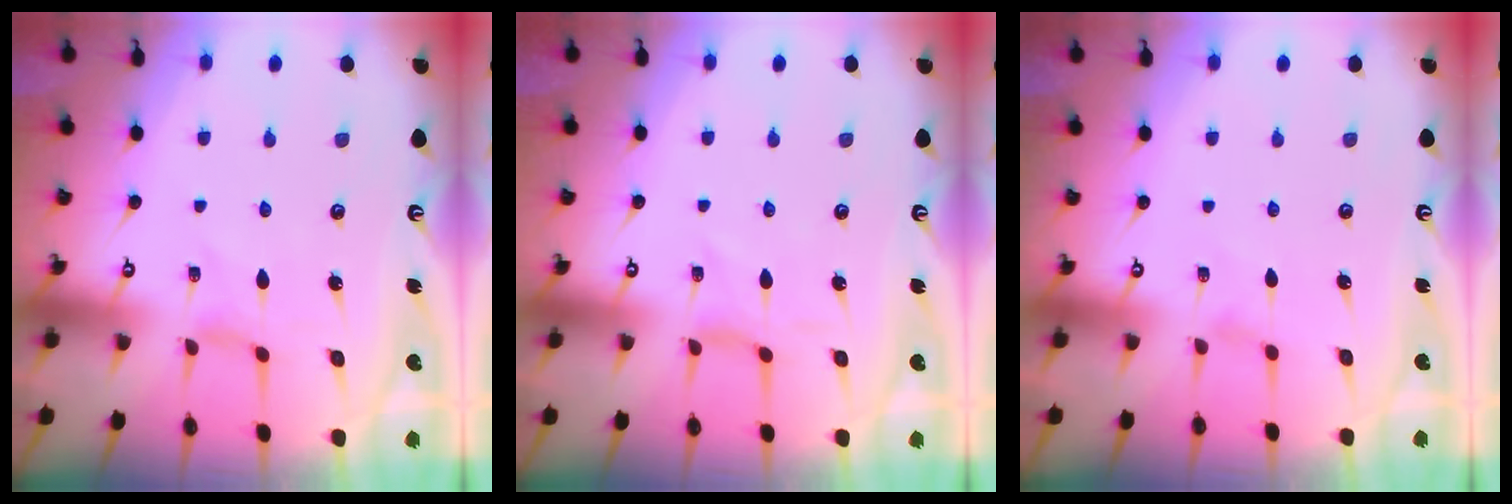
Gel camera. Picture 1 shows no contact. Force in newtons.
{"total": 0.7, "press": 0.6, "slide": 0.3}
{"total": 0.0}